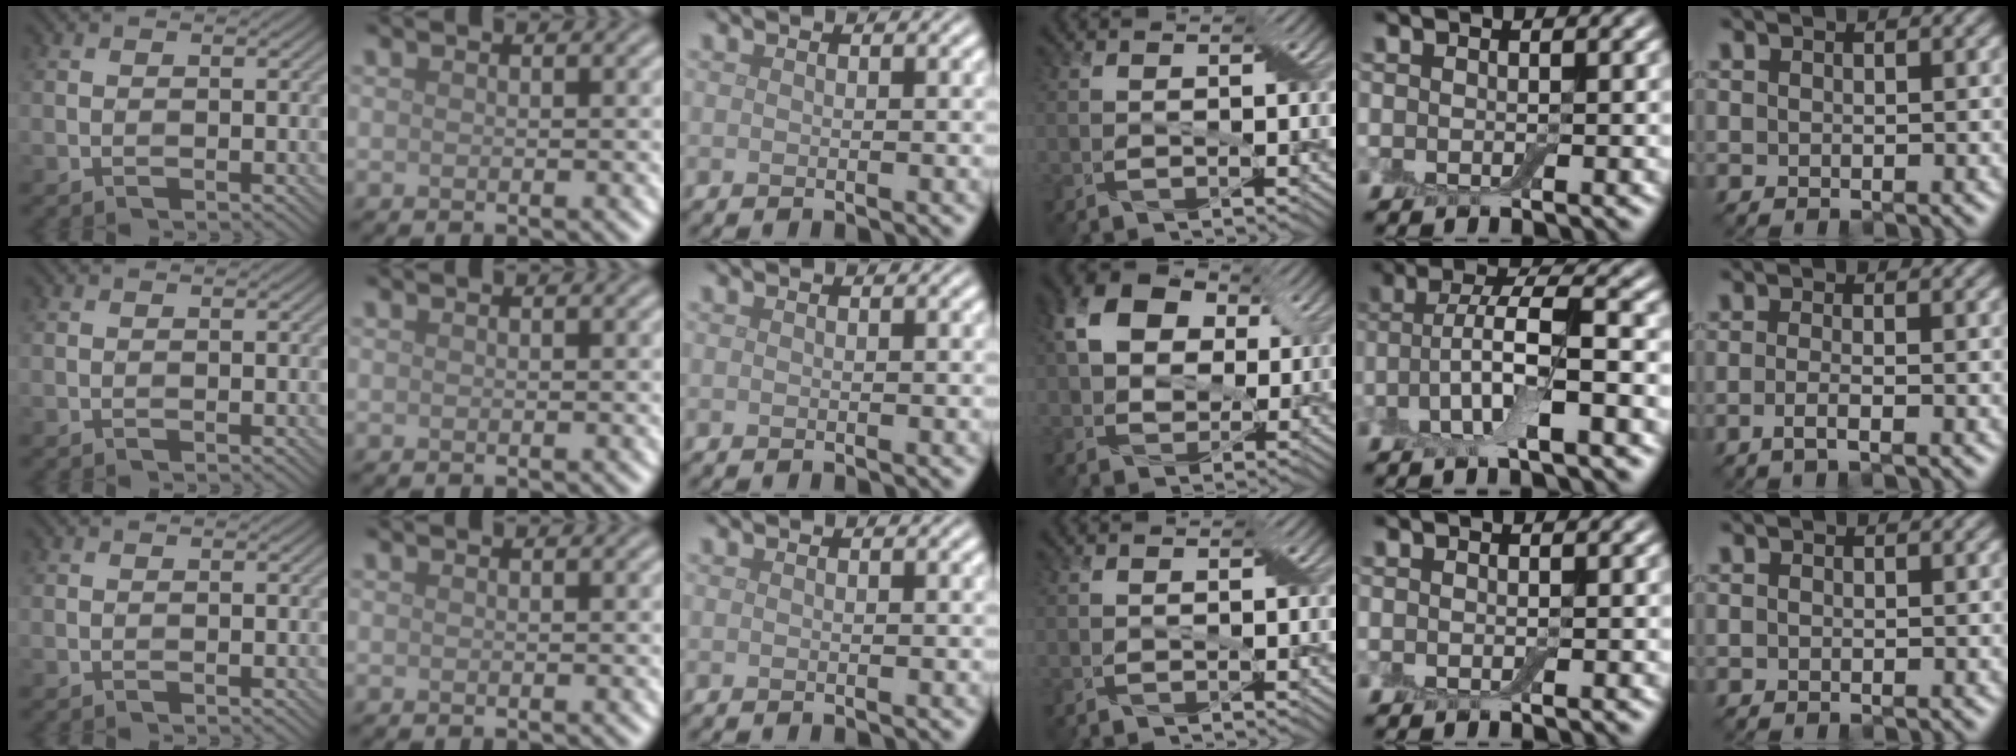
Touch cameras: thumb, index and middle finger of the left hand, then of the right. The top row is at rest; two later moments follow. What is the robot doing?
{"motion": "wipe", "object": "dish"}